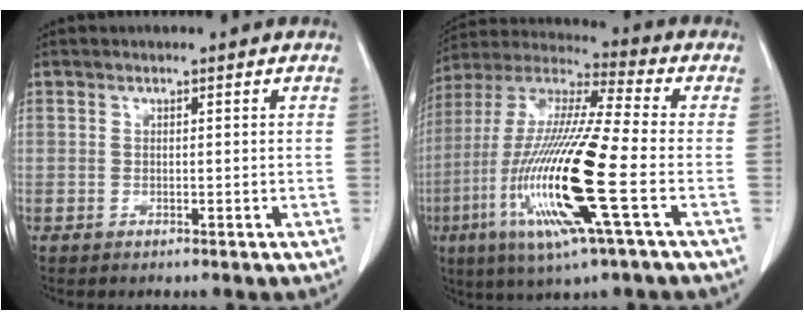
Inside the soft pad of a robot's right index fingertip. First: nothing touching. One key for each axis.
{"total": 20.6, "fx": -5.9, "fy": 1.0, "fz": 19.7, "tx": -0.426, "ty": -0.029, "tz": -0.119}